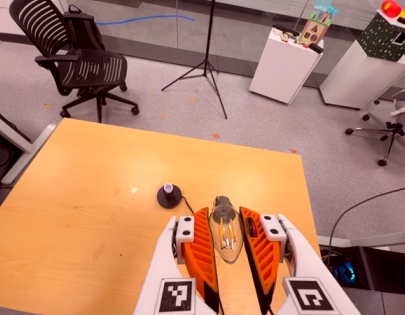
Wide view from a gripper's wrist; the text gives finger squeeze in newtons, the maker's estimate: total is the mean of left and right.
{"total": 12.0, "left": 12.4, "right": 11.7}